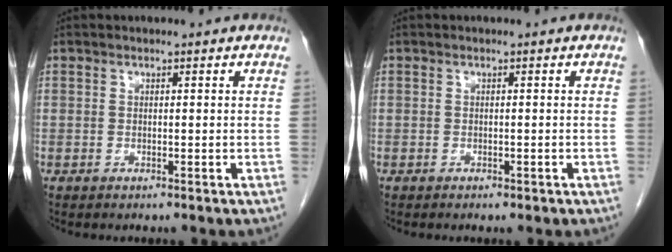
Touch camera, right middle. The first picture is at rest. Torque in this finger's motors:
{"motor_torque": [-0.35, 0.07, -0.02, -0.01]}